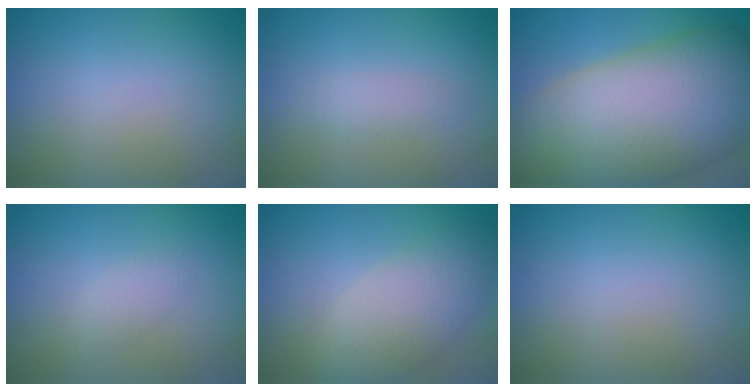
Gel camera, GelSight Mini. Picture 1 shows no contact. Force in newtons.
{"total": 1.1, "press": 1.1, "slide": 0.1}
{"total": 17.3, "press": 17.3, "slide": 1.2}
{"total": 1.2, "press": 1.2, "slide": 0.0}
{"total": 5.1, "press": 5.1, "slide": 0.3}
{"total": 0.0}